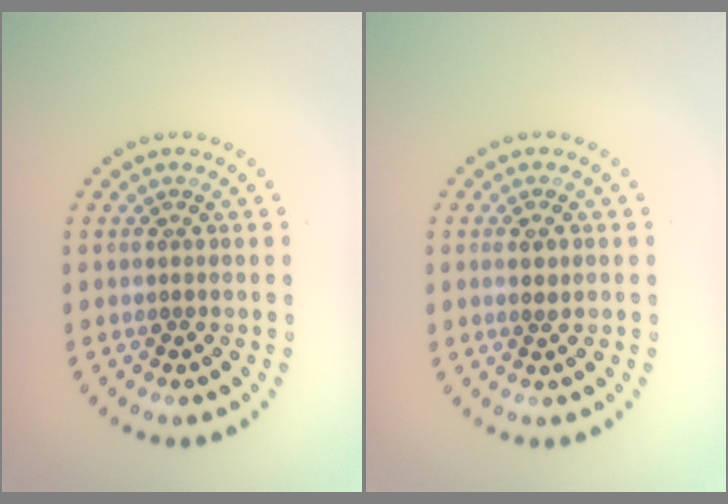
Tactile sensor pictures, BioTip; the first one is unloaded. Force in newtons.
{"total": 0.9, "press": 0.8, "slide": 0.3}